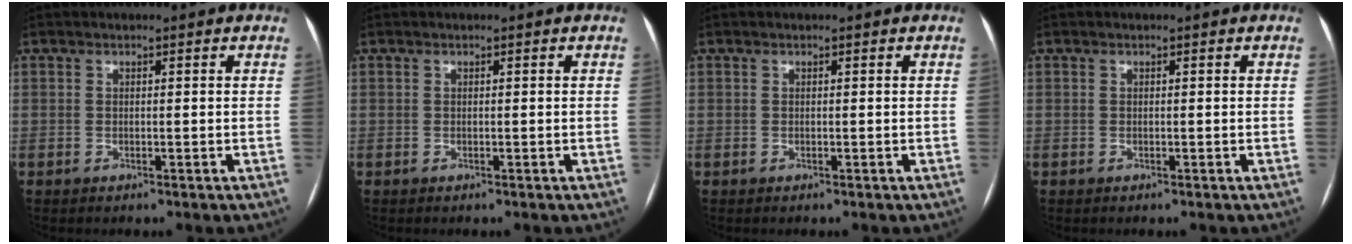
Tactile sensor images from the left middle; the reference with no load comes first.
{"total": 0.0}
{"total": 0.0}
{"total": 0.0}